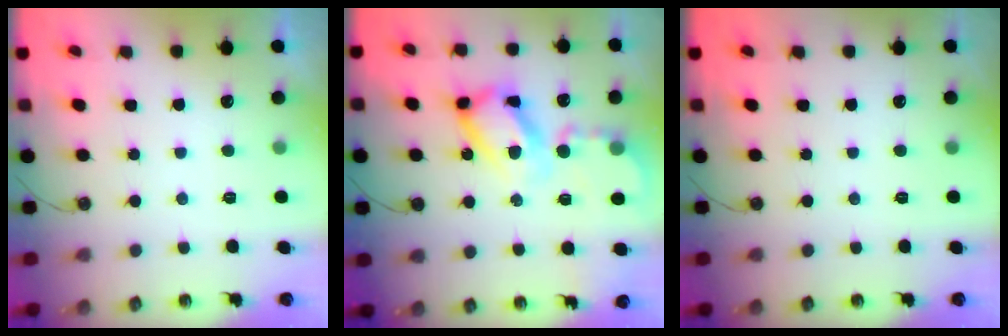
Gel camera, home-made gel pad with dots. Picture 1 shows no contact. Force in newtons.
{"total": 16.4, "press": 16.3, "slide": 1.6}
{"total": 0.0}